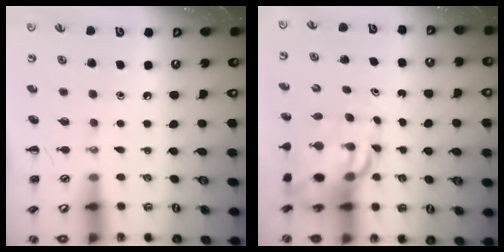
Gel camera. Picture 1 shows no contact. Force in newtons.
{"total": 13.9, "press": 13.4, "slide": 3.8}